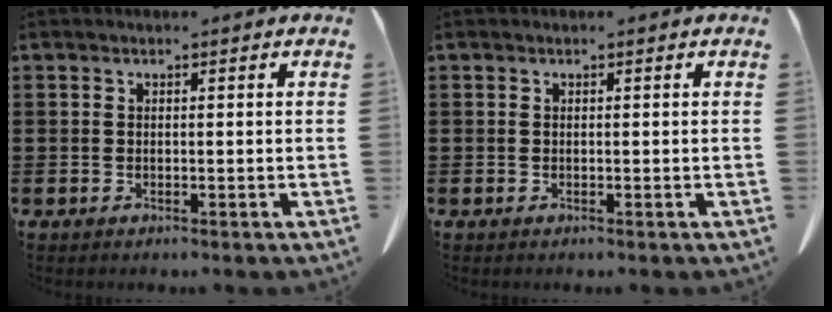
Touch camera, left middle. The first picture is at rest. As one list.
[{"total": 0.0}]